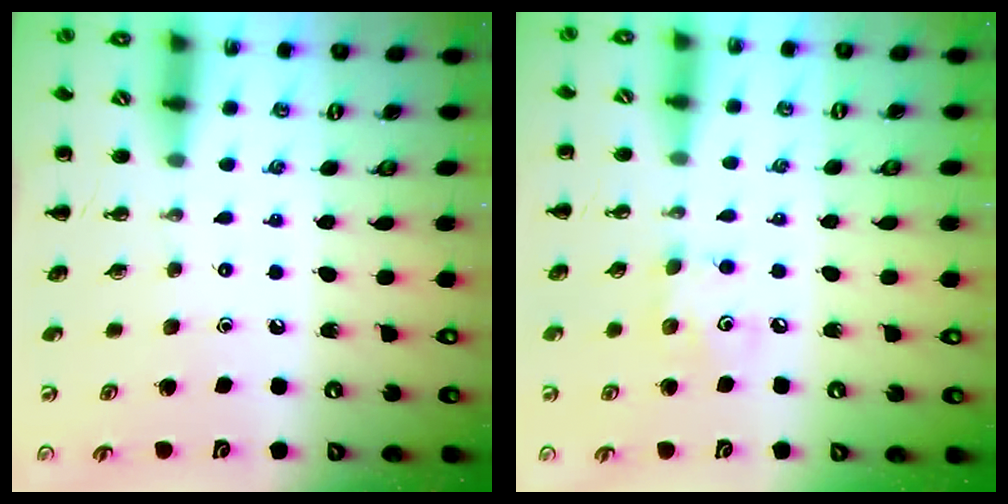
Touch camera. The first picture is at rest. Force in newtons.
{"total": 4.8, "press": 4.7, "slide": 1.0}